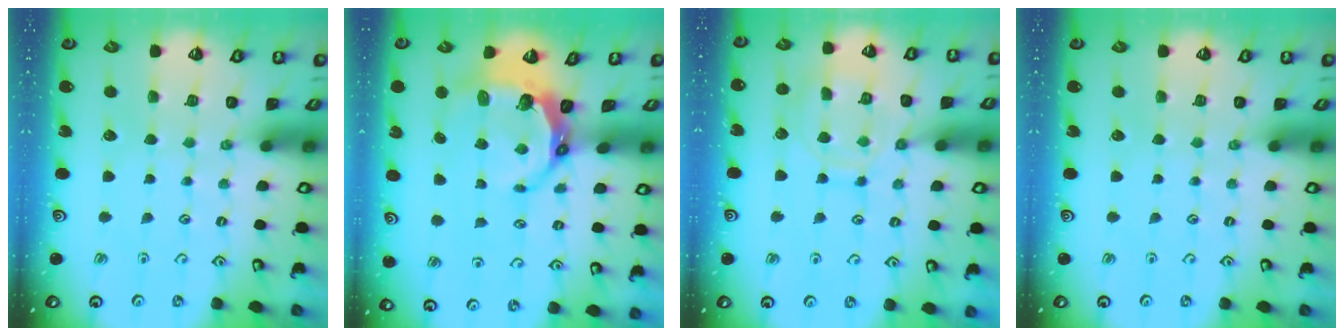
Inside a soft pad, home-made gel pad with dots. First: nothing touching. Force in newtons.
{"total": 8.0, "press": 6.4, "slide": 4.7}
{"total": 12.1, "press": 12.0, "slide": 0.9}
{"total": 0.0}